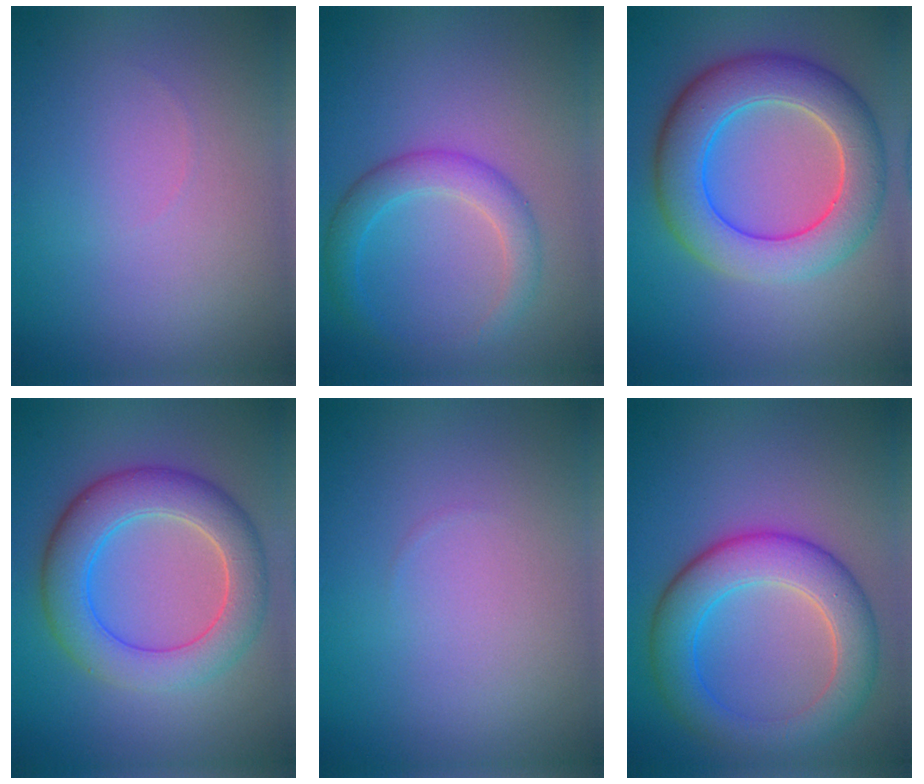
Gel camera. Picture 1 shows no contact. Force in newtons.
{"total": 3.1, "press": 3.1, "slide": 0.0}
{"total": 8.0, "press": 8.0, "slide": 0.5}
{"total": 6.6, "press": 6.6, "slide": 0.4}
{"total": 0.0}
{"total": 6.6, "press": 6.6, "slide": 0.1}